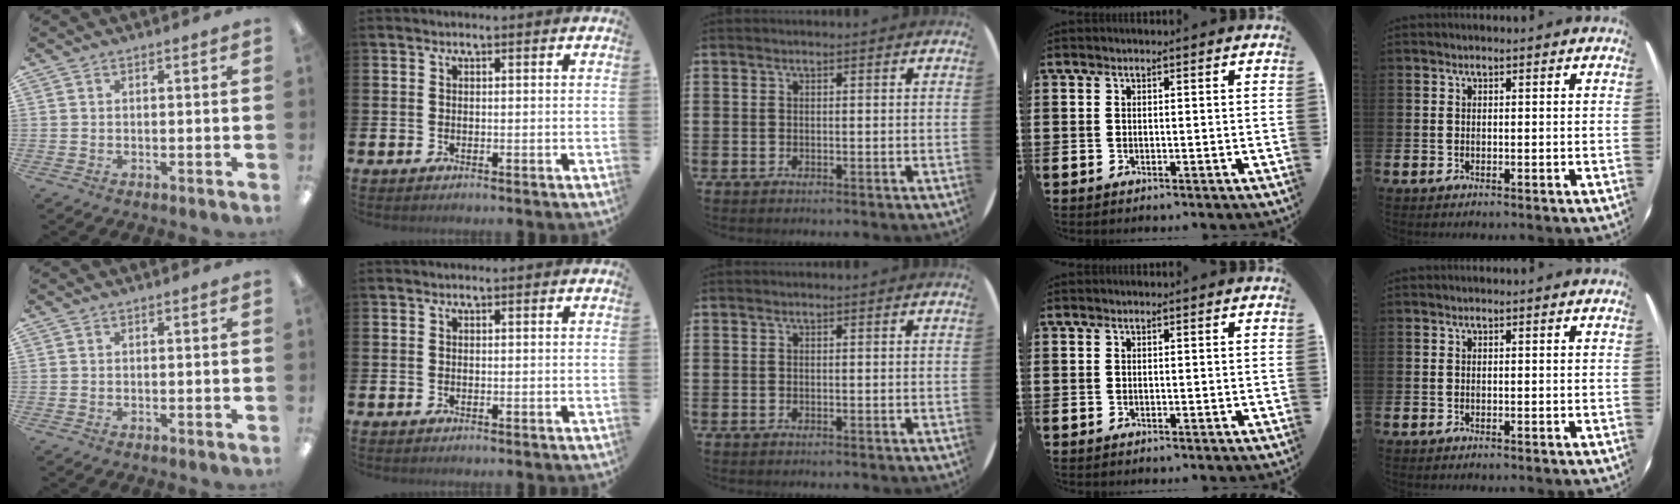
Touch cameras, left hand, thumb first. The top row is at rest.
{}